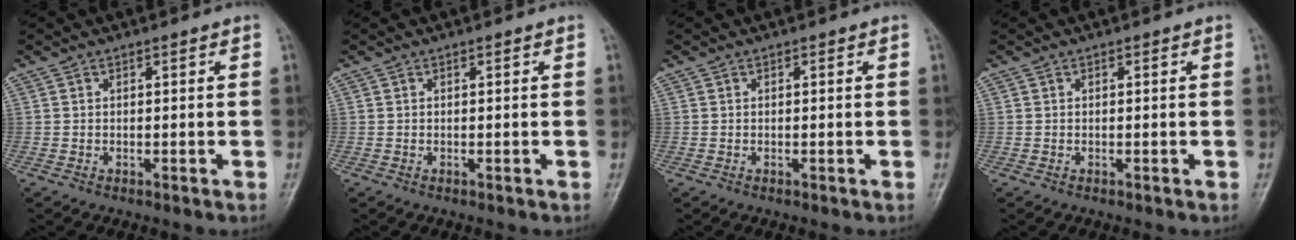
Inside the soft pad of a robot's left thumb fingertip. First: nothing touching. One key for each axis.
{"total": 0.0}
{"total": 0.0}
{"total": 0.0}